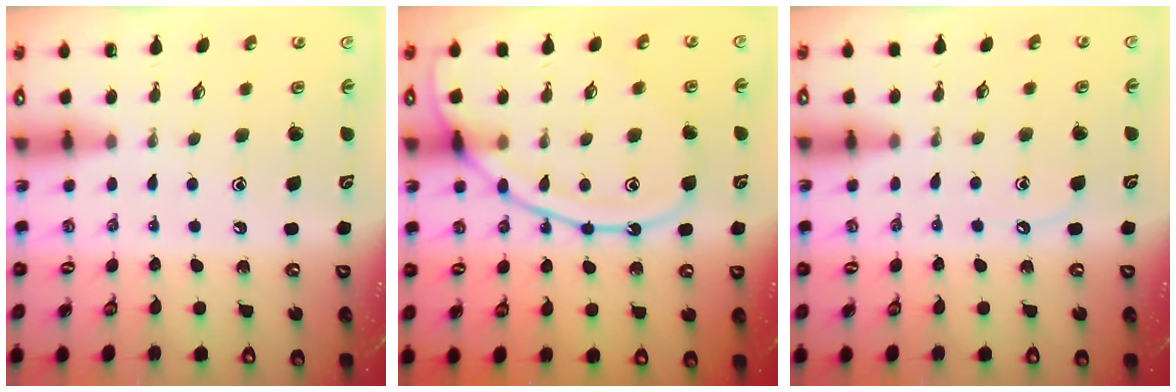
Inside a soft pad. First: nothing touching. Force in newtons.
{"total": 14.8, "press": 14.8, "slide": 1.2}
{"total": 3.3, "press": 3.3, "slide": 0.4}